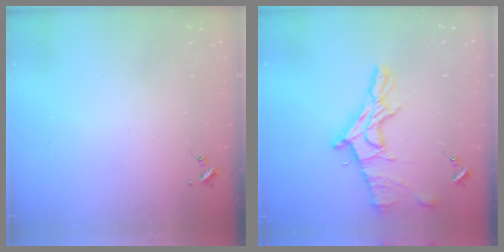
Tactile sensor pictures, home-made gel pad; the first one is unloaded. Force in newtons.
{"total": 14.1, "press": 14.1, "slide": 1.3}